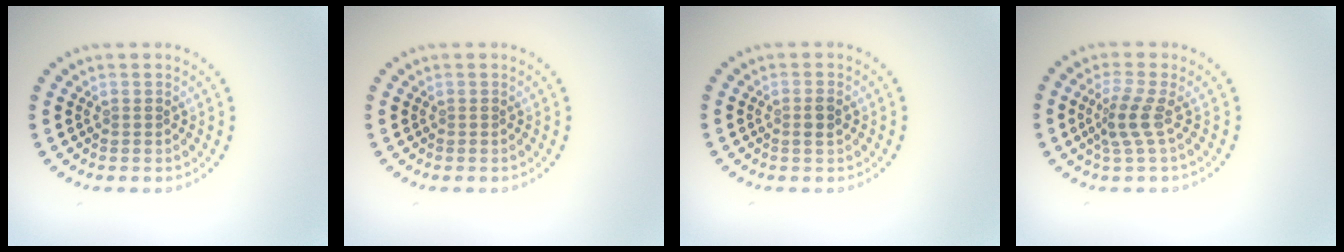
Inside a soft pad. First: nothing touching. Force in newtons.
{"total": 0.0}
{"total": 1.2, "press": 1.2, "slide": 0.4}
{"total": 2.4, "press": 1.7, "slide": 1.7}